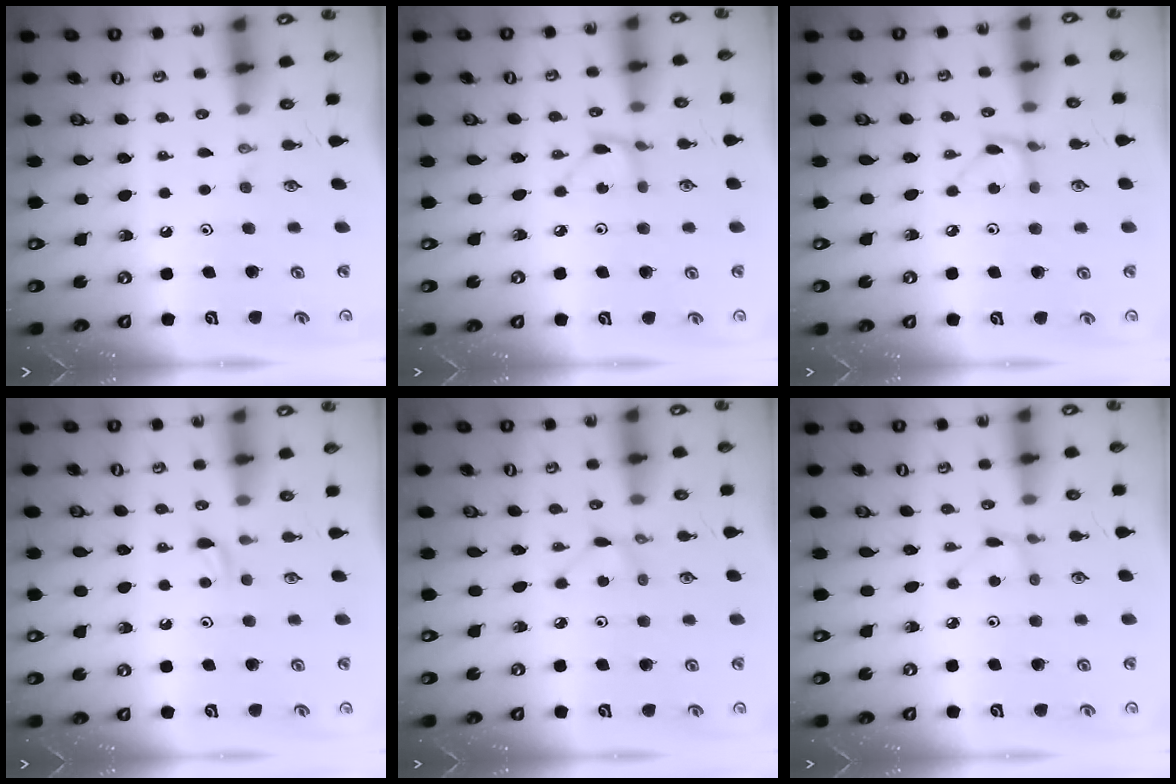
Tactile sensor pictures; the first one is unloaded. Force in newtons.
{"total": 2.9, "press": 2.9, "slide": 0.4}
{"total": 4.1, "press": 4.1, "slide": 0.1}
{"total": 3.3, "press": 3.3, "slide": 0.5}
{"total": 2.8, "press": 2.8, "slide": 0.3}
{"total": 2.6, "press": 2.6, "slide": 0.3}